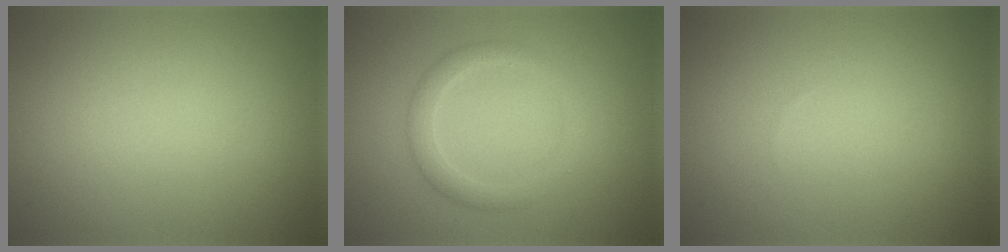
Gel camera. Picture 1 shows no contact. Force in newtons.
{"total": 2.1, "press": 2.1, "slide": 0.2}
{"total": 0.0}